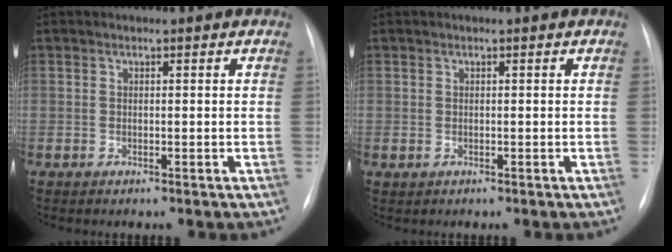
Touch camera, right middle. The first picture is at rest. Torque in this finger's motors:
{"motor_torque": [0.19, 0.01, -0.01, -0.01]}